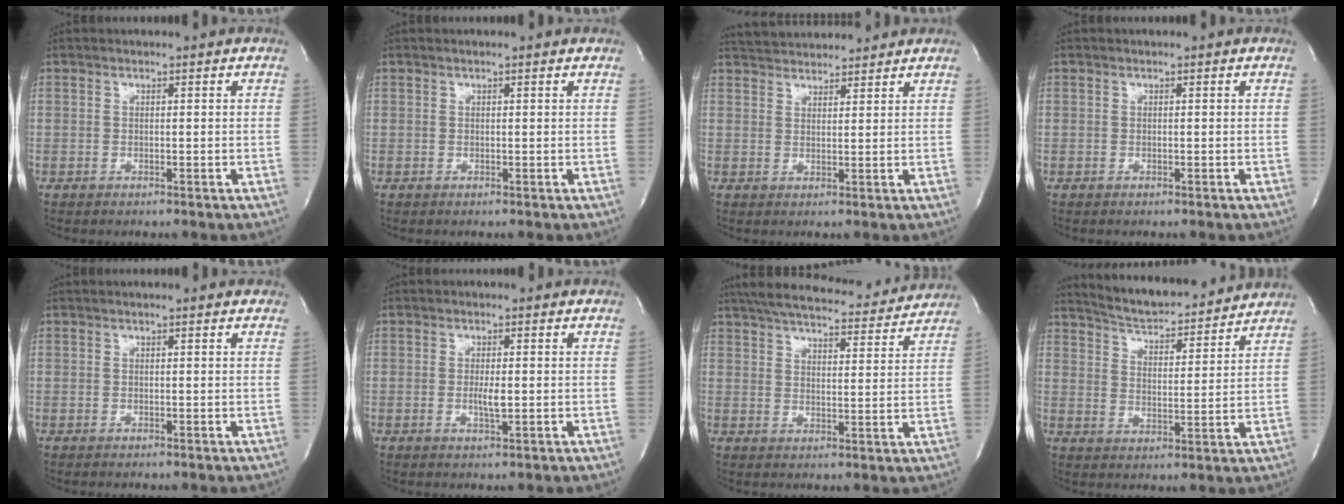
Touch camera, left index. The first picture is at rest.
{"total": 0.8, "force": [0.7, 0.0, 0.4], "torque": [-0.012, 0.009, 0.009]}
{"total": 8.3, "force": [7.9, 1.5, 1.9], "torque": [-0.037, 0.028, 0.120]}
{"total": 0.0}
{"total": 1.4, "force": [1.0, 0.4, 0.9], "torque": [-0.014, 0.012, 0.010]}
{"total": 2.4, "force": [-0.2, 0.4, 2.3], "torque": [-0.047, -0.003, -0.003]}
{"total": 20.3, "force": [18.6, 3.4, 7.4], "torque": [-0.125, 0.012, 0.250]}
{"total": 14.7, "force": [13.9, 2.1, 4.5], "torque": [-0.074, 0.003, 0.203]}